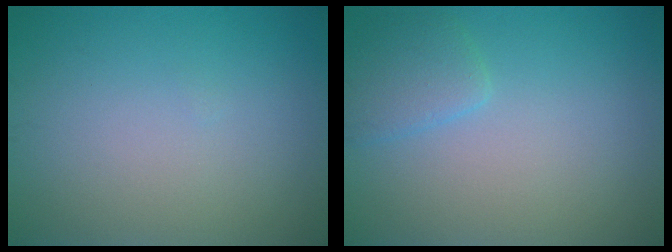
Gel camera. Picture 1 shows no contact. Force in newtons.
{"total": 2.1, "press": 2.1, "slide": 0.2}